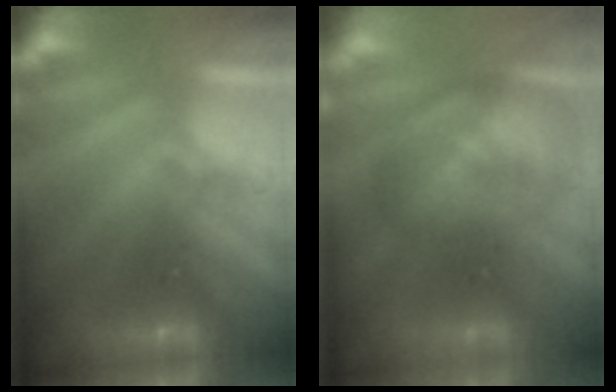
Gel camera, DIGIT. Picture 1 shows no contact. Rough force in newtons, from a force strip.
{"total": 8.1}